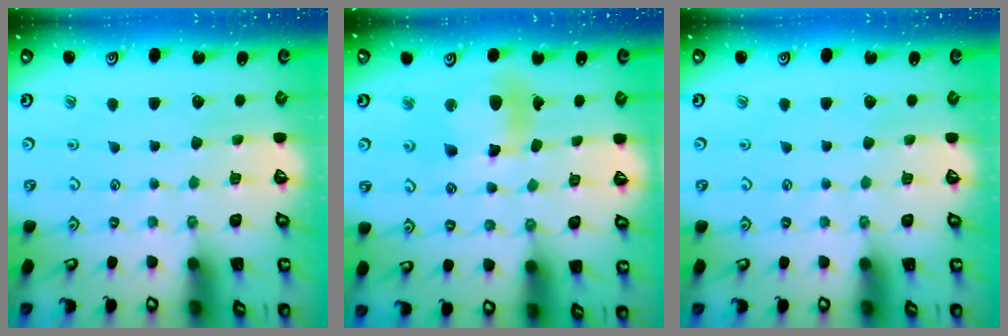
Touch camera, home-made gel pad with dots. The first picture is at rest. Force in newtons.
{"total": 12.5, "press": 12.4, "slide": 1.5}
{"total": 0.0}